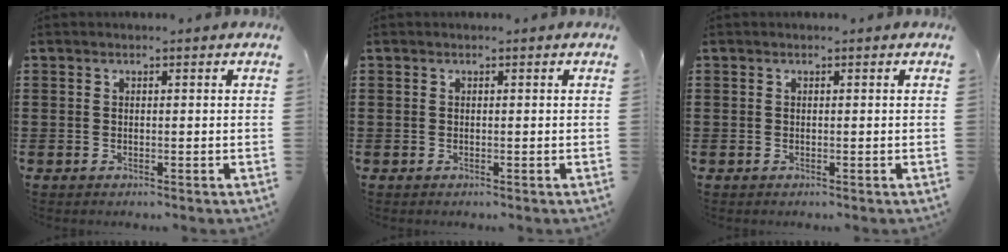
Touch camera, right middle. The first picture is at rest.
{"total": 0.0}
{"total": 0.0}